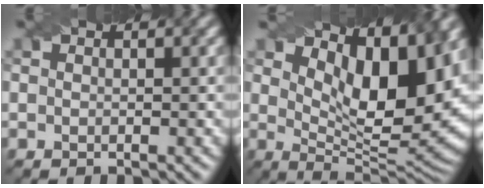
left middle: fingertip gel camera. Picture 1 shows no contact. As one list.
[{"total": 11.6, "force": [5.1, 4.5, 9.4], "torque": [-0.143, 0.000, 0.088]}]